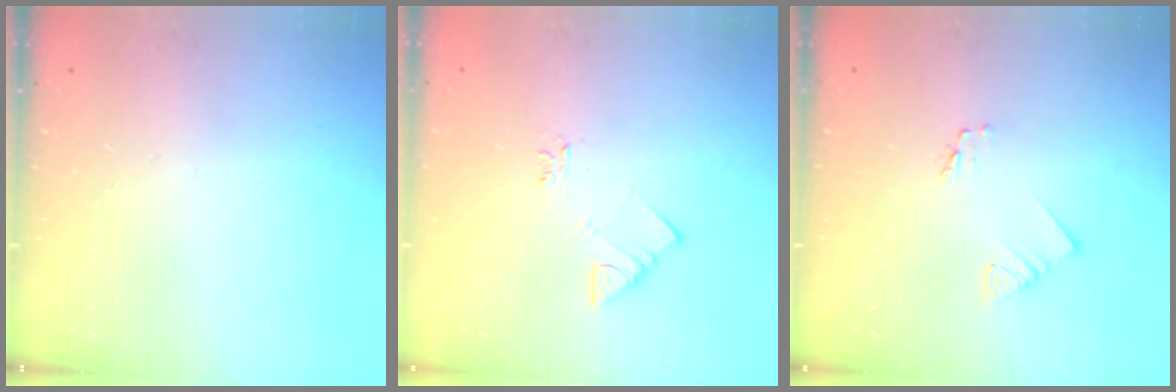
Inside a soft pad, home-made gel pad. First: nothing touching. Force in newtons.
{"total": 3.3, "press": 3.2, "slide": 0.4}
{"total": 1.2, "press": 1.2, "slide": 0.1}